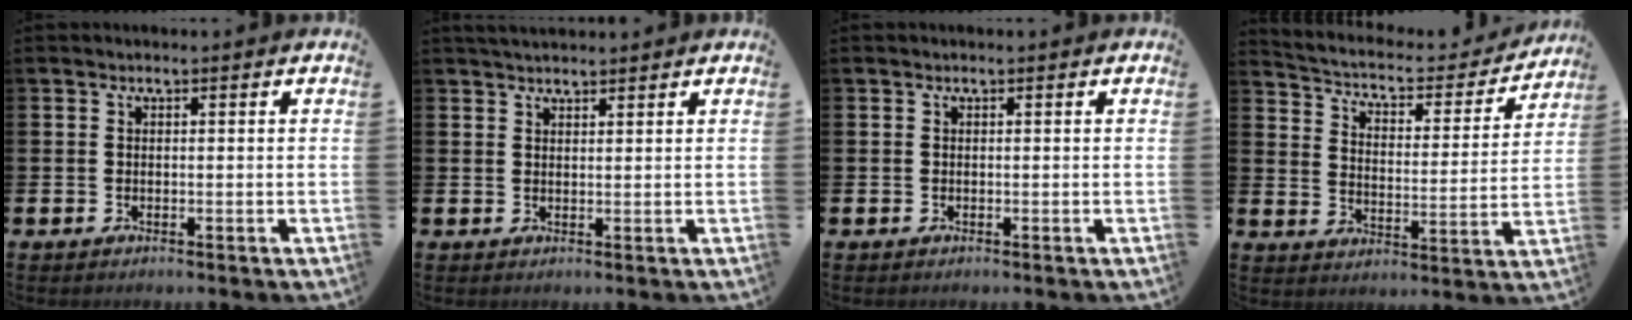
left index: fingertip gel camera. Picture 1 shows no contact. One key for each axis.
{"total": 2.3, "fx": 2.3, "fy": 0.5, "fz": 0.4, "tx": -0.003, "ty": -0.006, "tz": 0.039}
{"total": 0.0}
{"total": 4.9, "fx": 4.4, "fy": 1.7, "fz": 1.6, "tx": -0.053, "ty": -0.038, "tz": 0.064}